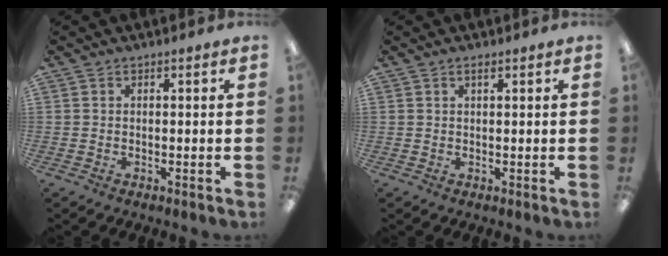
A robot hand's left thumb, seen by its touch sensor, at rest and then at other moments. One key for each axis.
{"total": 1.0, "fx": 0.8, "fy": 0.3, "fz": 0.6, "tx": -0.013, "ty": 0.002, "tz": 0.014}